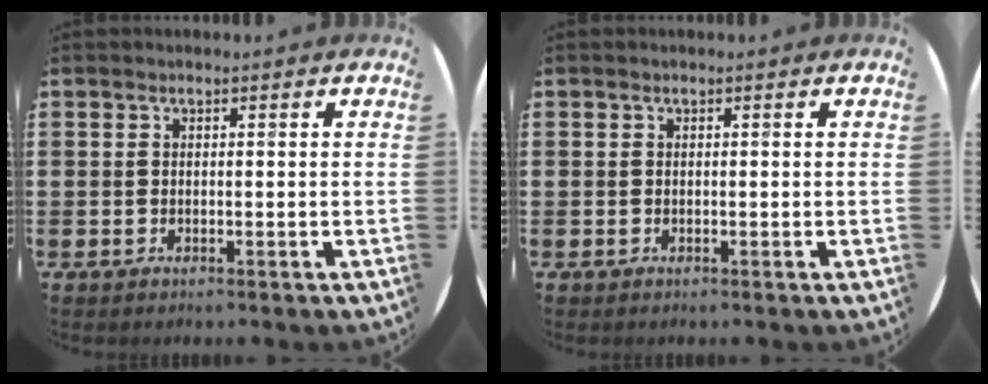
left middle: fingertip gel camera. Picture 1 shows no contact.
{"total": 0.0}